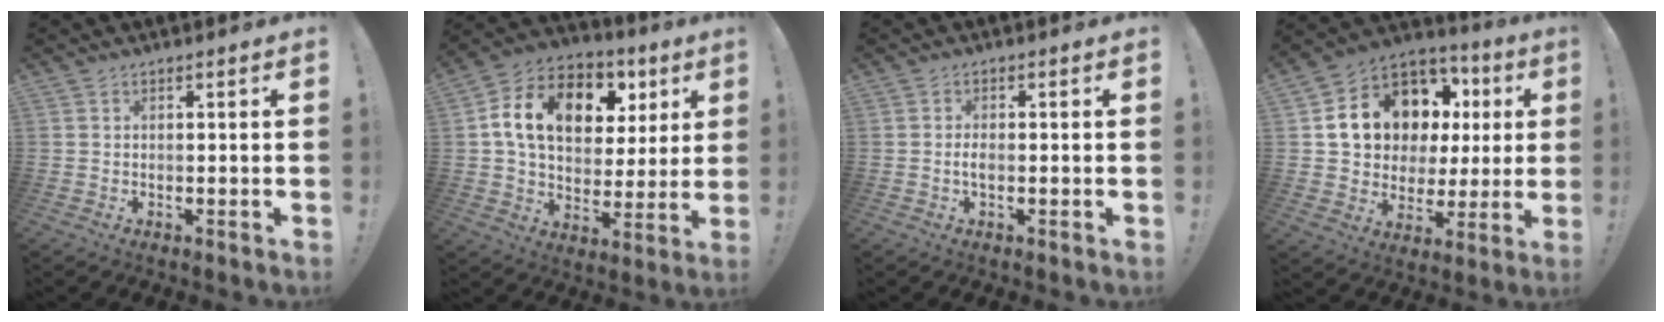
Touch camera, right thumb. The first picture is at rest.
{"total": 18.0, "force": [6.5, 12.0, 11.6], "torque": [-0.184, -0.012, 0.117]}
{"total": 1.8, "force": [-0.5, 0.7, 1.5], "torque": [-0.033, 0.006, -0.009]}
{"total": 16.0, "force": [6.6, 12.1, 8.2], "torque": [-0.136, -0.034, 0.145]}